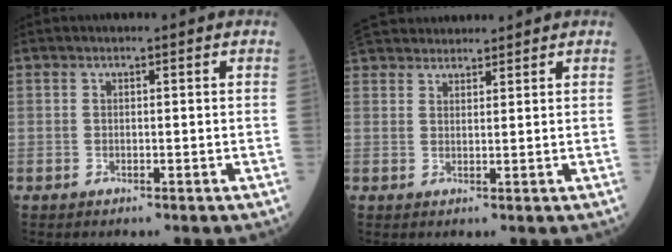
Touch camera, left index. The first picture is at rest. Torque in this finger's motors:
{"motor_torque": [-0.15, 0.08, -0.12, -0.12]}